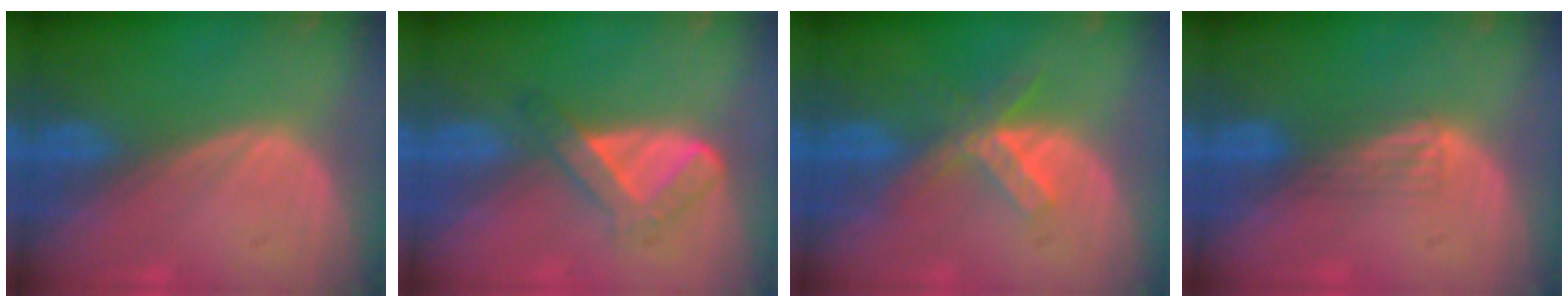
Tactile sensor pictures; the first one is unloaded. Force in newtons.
{"total": 5.5, "press": 4.7, "slide": 2.9}
{"total": 5.1, "press": 5.1, "slide": 0.3}
{"total": 2.5, "press": 2.2, "slide": 1.3}